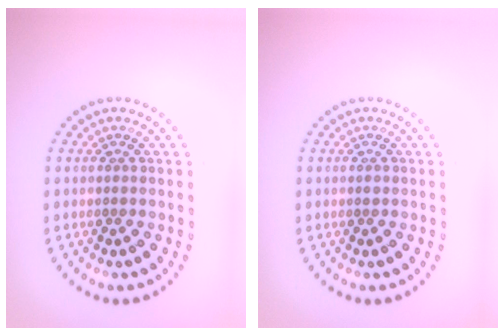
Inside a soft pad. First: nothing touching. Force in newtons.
{"total": 0.6, "press": 0.6, "slide": 0.1}